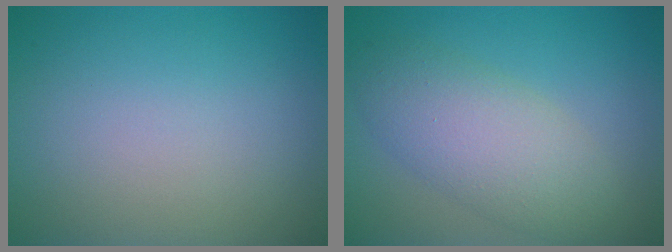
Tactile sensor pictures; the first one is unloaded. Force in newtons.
{"total": 5.3, "press": 5.3, "slide": 0.2}